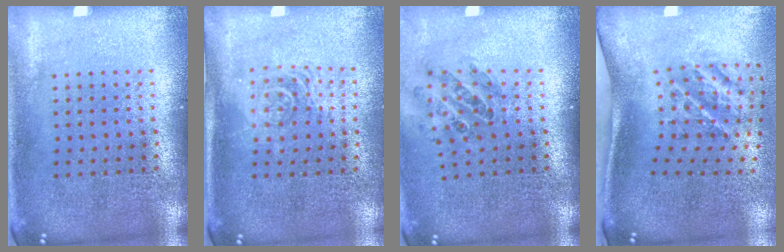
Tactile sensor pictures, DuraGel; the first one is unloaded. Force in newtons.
{"total": 1.5, "press": 1.2, "slide": 0.9}
{"total": 0.9, "press": 0.9, "slide": 0.2}
{"total": 2.2, "press": 1.2, "slide": 1.8}